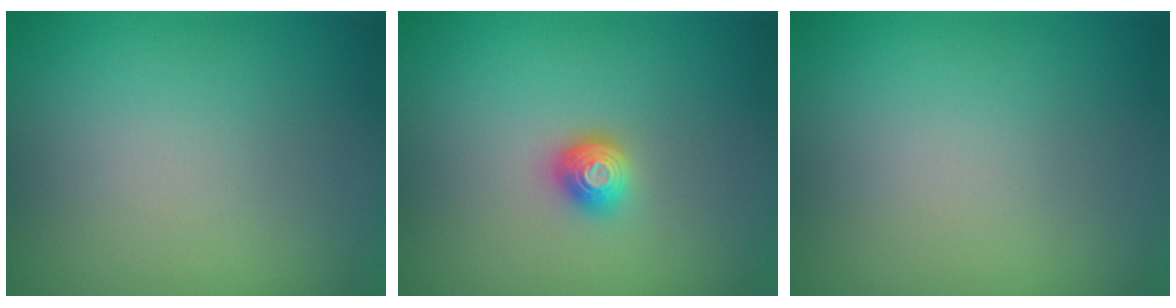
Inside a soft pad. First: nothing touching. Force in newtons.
{"total": 1.7, "press": 1.3, "slide": 1.1}
{"total": 0.0}